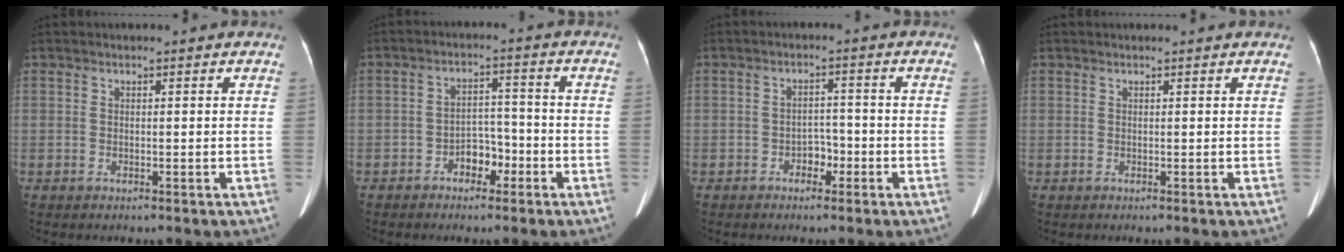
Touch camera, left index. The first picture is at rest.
{"total": 4.5, "force": [-2.7, 2.6, 2.5], "torque": [-0.039, 0.015, -0.046]}
{"total": 2.9, "force": [-1.8, 1.8, 1.5], "torque": [-0.017, 0.006, -0.030]}
{"total": 1.2, "force": [1.1, 0.0, 0.3], "torque": [-0.010, 0.009, 0.013]}